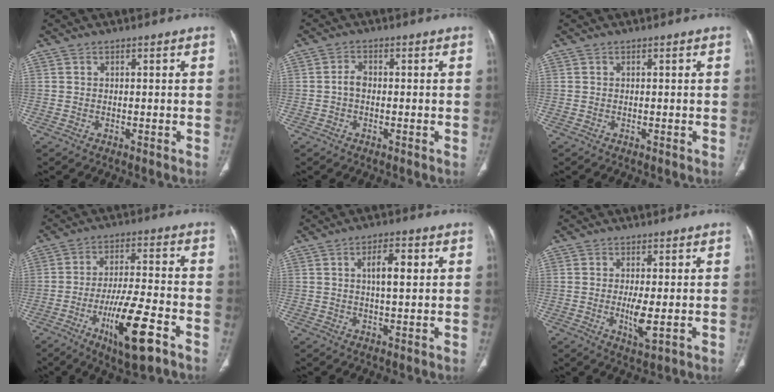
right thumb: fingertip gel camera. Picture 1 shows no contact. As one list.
[{"total": 2.2, "force": [-0.4, 1.4, 1.6], "torque": [-0.026, 0.007, -0.013]}, {"total": 0.0}, {"total": 13.9, "force": [-6.5, 3.4, 11.8], "torque": [-0.211, 0.021, -0.105]}, {"total": 5.9, "force": [1.5, 2.1, 5.3], "torque": [-0.082, 0.000, 0.024]}, {"total": 4.8, "force": [-0.5, 1.3, 4.6], "torque": [-0.092, -0.016, -0.008]}]